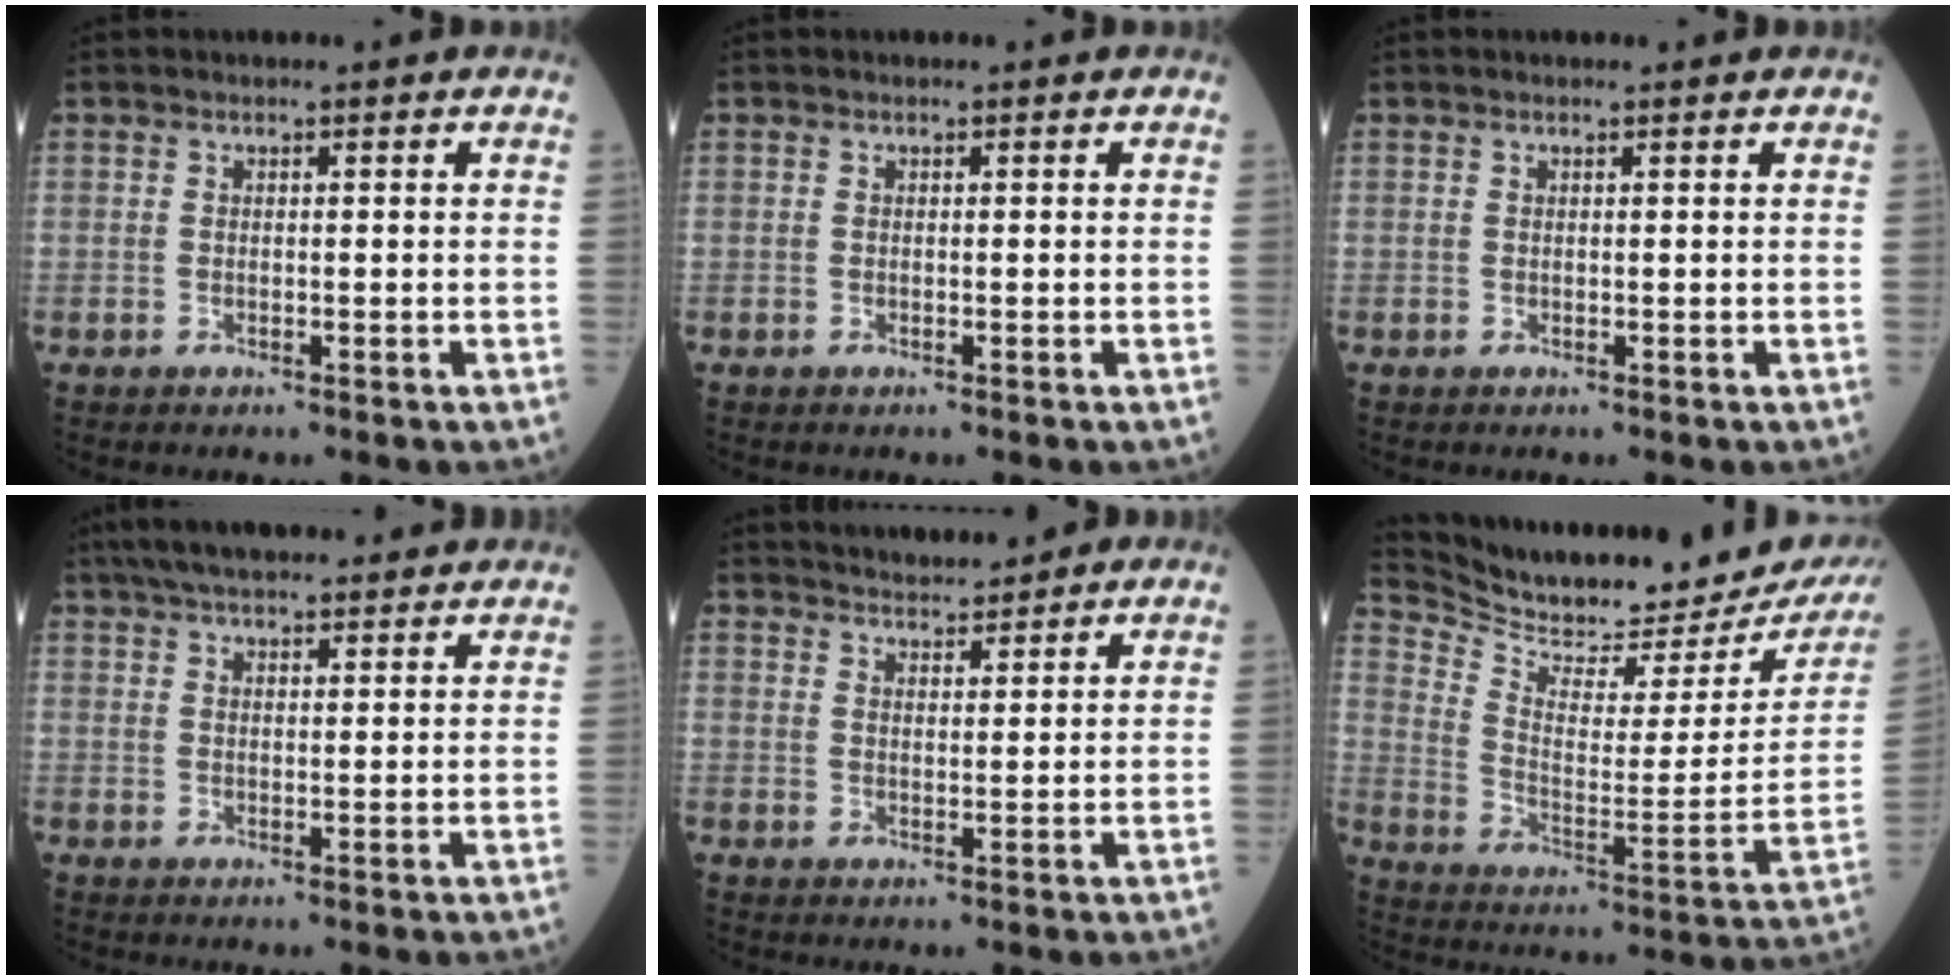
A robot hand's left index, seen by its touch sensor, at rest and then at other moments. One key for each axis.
{"total": 0.0}
{"total": 0.7, "fx": 0.6, "fy": 0.0, "fz": 0.2, "tx": -0.007, "ty": 0.004, "tz": 0.009}
{"total": 12.2, "fx": 10.4, "fy": 2.6, "fz": 5.8, "tx": -0.088, "ty": 0.039, "tz": 0.151}
{"total": 5.9, "fx": 5.6, "fy": 1.2, "fz": 1.6, "tx": -0.025, "ty": 0.013, "tz": 0.081}
{"total": 22.0, "fx": 20.9, "fy": 3.8, "fz": 5.6, "tx": -0.106, "ty": -0.090, "tz": 0.290}